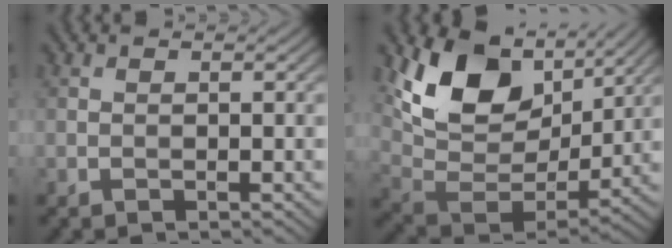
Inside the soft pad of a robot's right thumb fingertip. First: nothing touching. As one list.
[{"total": 14.1, "force": [6.8, 8.7, 8.6], "torque": [-0.182, 0.000, 0.132]}]